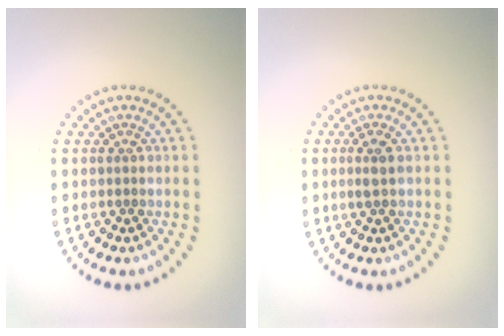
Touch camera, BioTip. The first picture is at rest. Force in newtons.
{"total": 1.5, "press": 1.4, "slide": 0.6}